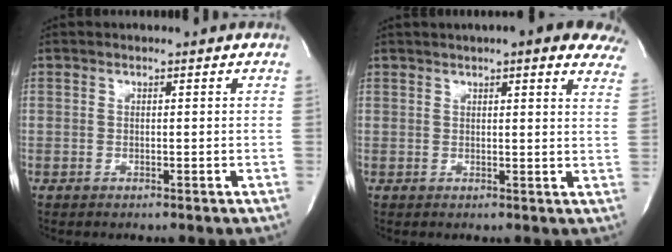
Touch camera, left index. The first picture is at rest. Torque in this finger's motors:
{"motor_torque": [0.32, -0.37, 0.78, 0.13]}